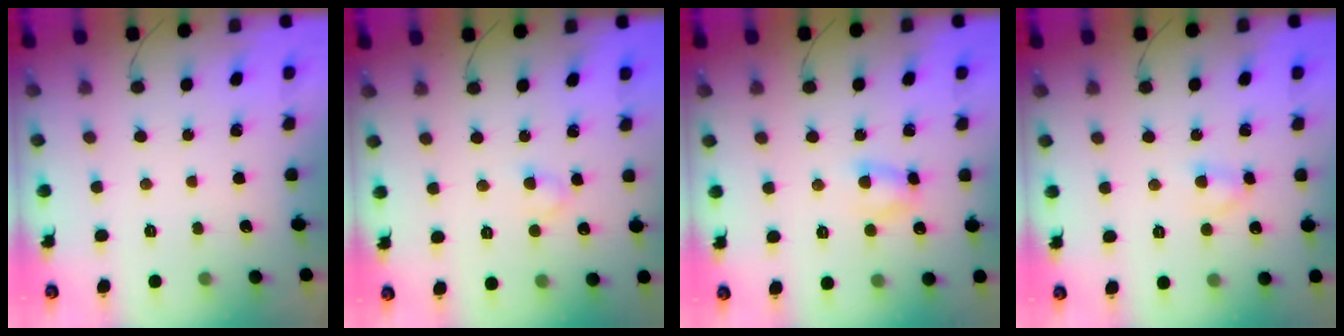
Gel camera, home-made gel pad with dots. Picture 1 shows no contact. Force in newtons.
{"total": 2.0, "press": 1.7, "slide": 0.9}
{"total": 4.3, "press": 4.3, "slide": 0.4}
{"total": 2.9, "press": 2.7, "slide": 1.2}